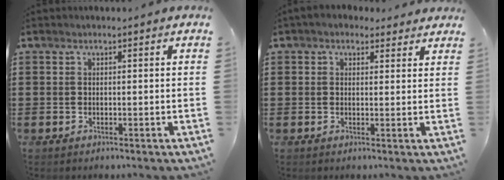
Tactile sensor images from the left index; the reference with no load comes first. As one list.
[{"total": 2.2, "force": [1.7, 1.3, 0.5], "torque": [-0.017, 0.005, 0.030]}]